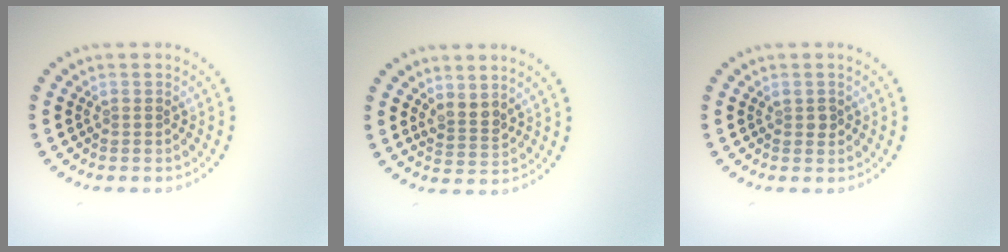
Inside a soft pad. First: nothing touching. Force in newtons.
{"total": 2.0, "press": 1.7, "slide": 1.2}
{"total": 0.9, "press": 0.9, "slide": 0.1}